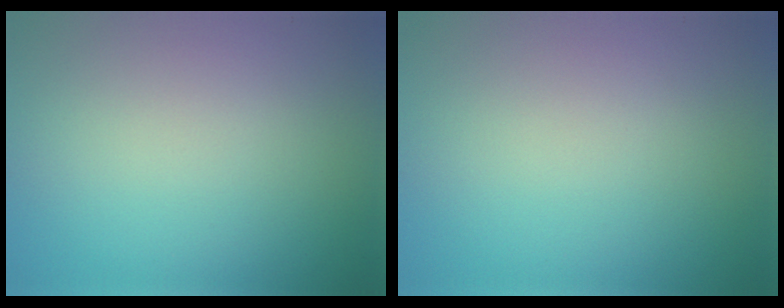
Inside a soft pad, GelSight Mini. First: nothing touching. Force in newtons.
{"total": 0.0}